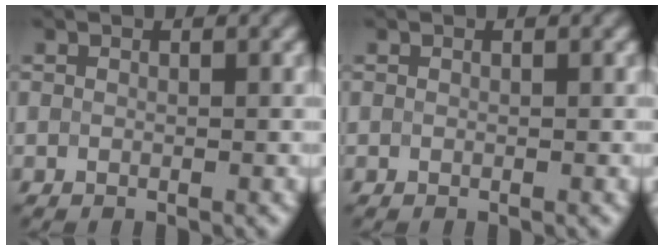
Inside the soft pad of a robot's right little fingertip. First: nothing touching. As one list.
[{"total": 0.0}]